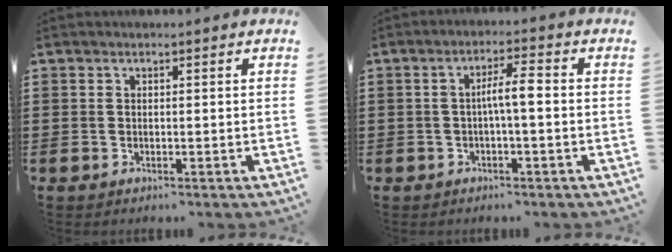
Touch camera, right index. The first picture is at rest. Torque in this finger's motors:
{"motor_torque": [0.90, -0.34, 0.39, 0.09]}